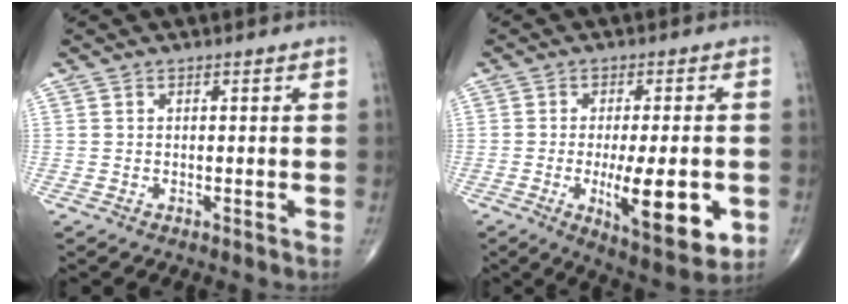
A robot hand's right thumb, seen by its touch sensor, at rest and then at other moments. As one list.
[{"total": 14.4, "force": [-3.4, 4.5, 13.2], "torque": [-0.189, -0.019, -0.042]}]